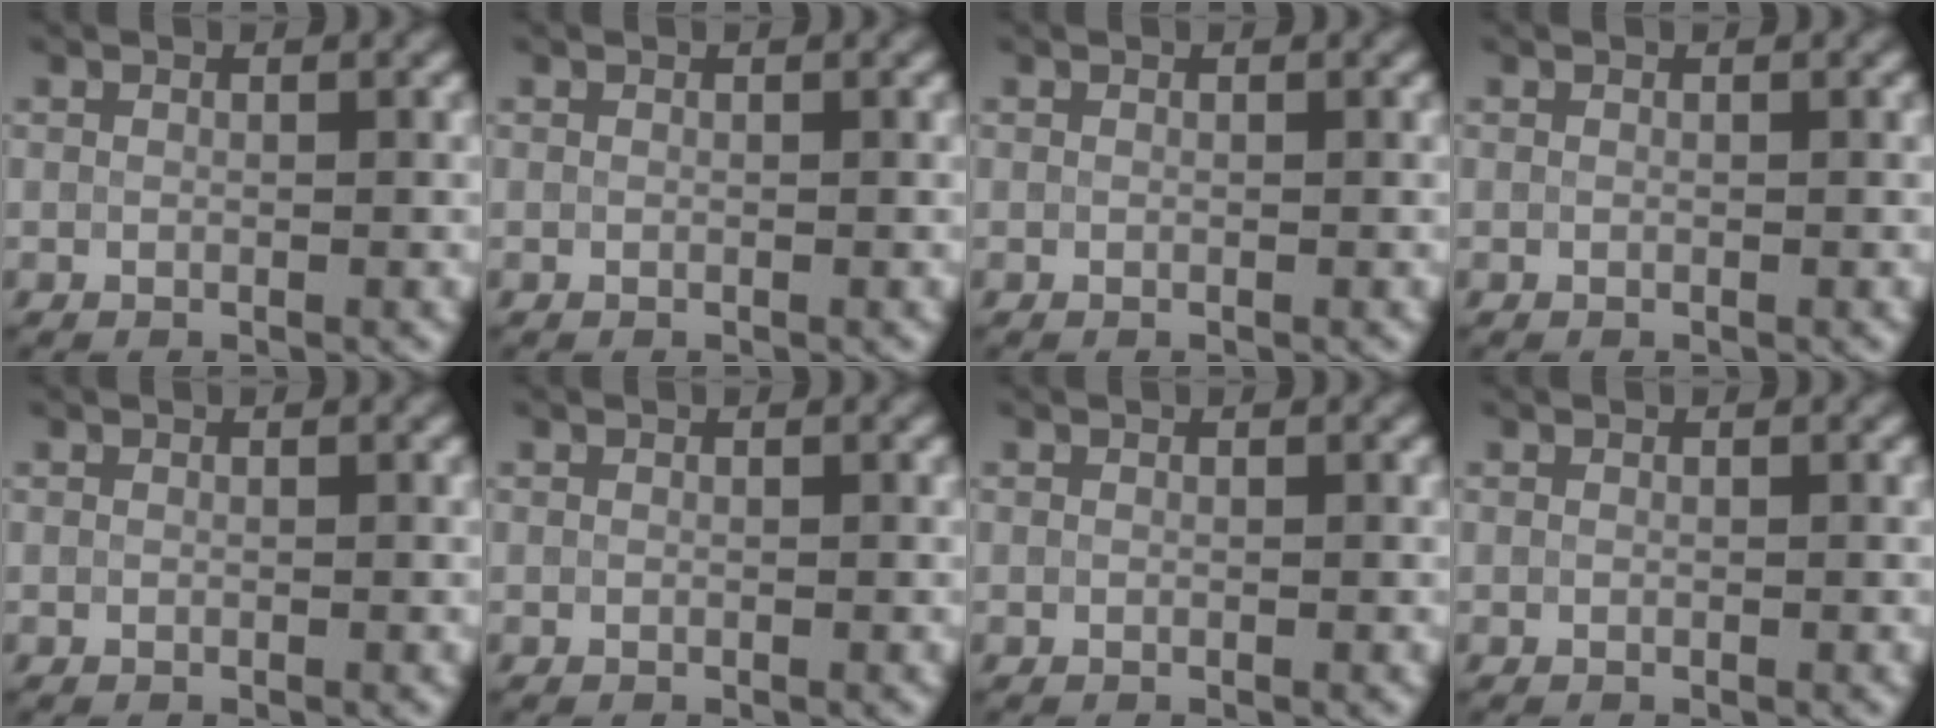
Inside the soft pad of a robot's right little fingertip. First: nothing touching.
{"total": 0.0}
{"total": 0.0}
{"total": 0.0}
{"total": 0.0}
{"total": 0.0}
{"total": 0.0}
{"total": 0.0}